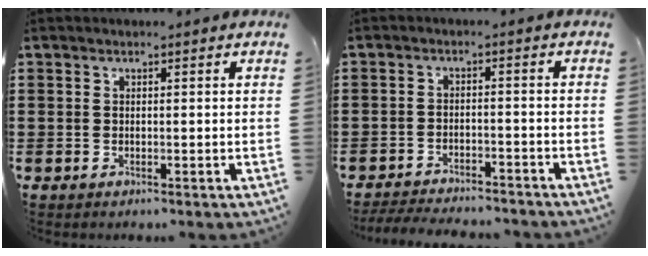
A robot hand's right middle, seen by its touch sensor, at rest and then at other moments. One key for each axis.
{"total": 3.7, "fx": -3.7, "fy": 0.3, "fz": 0.5, "tx": -0.016, "ty": 0.000, "tz": -0.079}